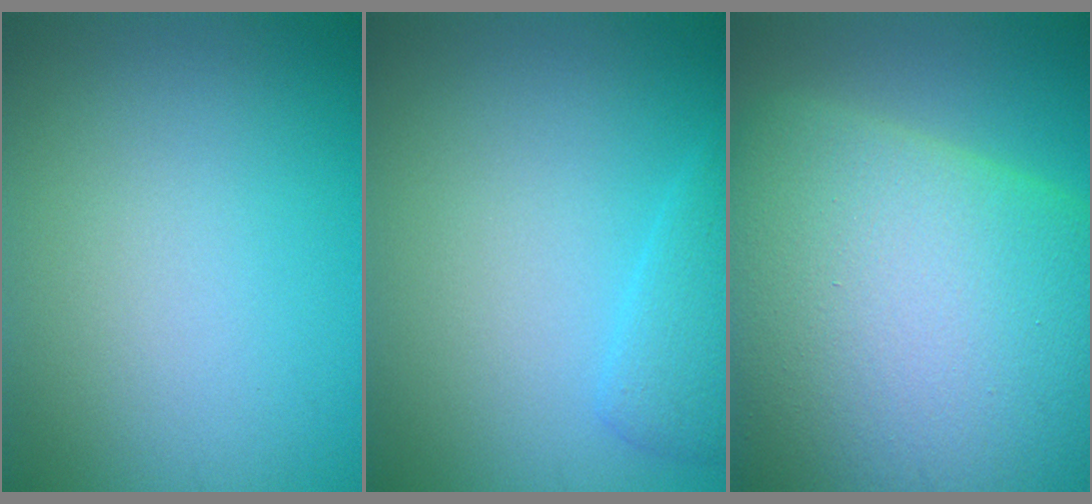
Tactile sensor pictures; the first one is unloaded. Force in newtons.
{"total": 2.2, "press": 2.1, "slide": 0.2}
{"total": 22.3, "press": 22.3, "slide": 0.8}